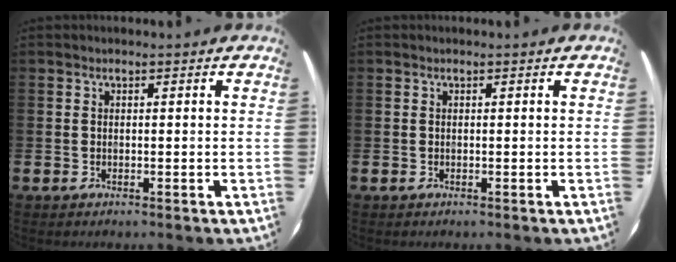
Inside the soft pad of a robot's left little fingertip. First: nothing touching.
{"total": 0.0}